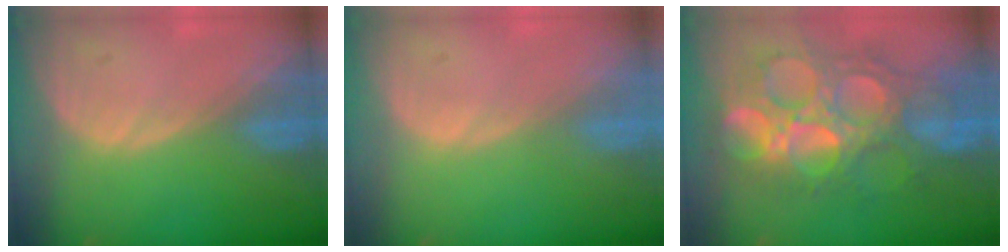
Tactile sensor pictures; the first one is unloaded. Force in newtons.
{"total": 0.0}
{"total": 13.0, "press": 13.0, "slide": 1.5}